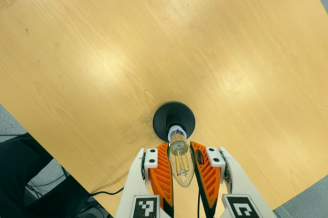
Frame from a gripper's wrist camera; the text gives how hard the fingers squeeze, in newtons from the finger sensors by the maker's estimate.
{"total": 21.8, "left": 23.6, "right": 20.0}